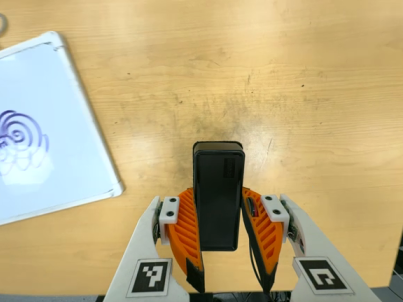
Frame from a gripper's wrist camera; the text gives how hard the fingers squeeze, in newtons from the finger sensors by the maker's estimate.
{"total": 4.8, "left": 3.3, "right": 6.3}